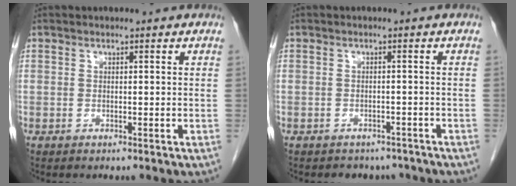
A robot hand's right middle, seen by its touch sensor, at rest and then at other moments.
{"total": 4.4, "force": [-3.8, 2.2, 0.2], "torque": [-0.002, 0.005, -0.045]}